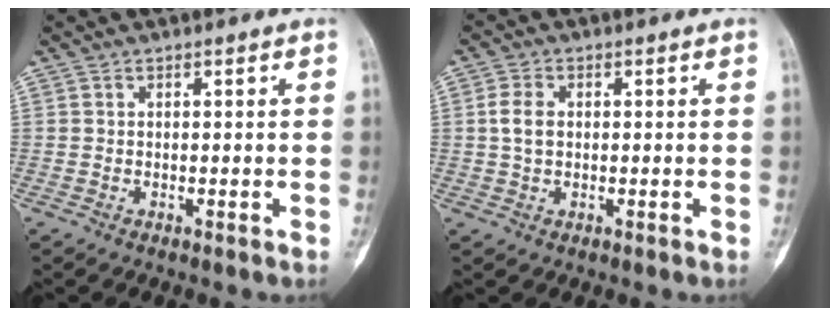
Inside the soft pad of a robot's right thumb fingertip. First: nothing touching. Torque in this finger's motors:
{"motor_torque": [0.39, 0.39, 0.74, 0.06, 0.25]}